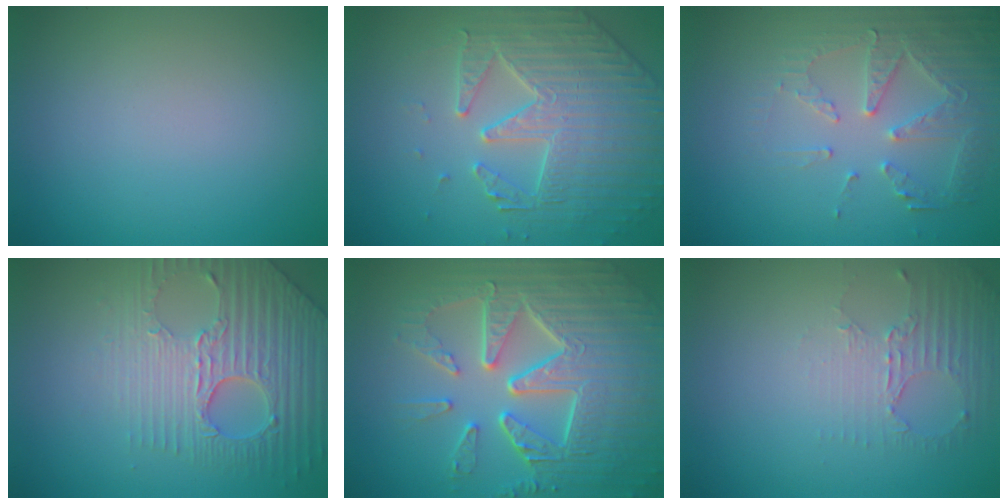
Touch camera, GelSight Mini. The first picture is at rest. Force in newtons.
{"total": 4.4, "press": 4.4, "slide": 0.3}
{"total": 4.1, "press": 3.7, "slide": 1.7}
{"total": 4.8, "press": 4.5, "slide": 1.7}
{"total": 9.6, "press": 6.5, "slide": 7.1}
{"total": 2.5, "press": 1.8, "slide": 1.7}